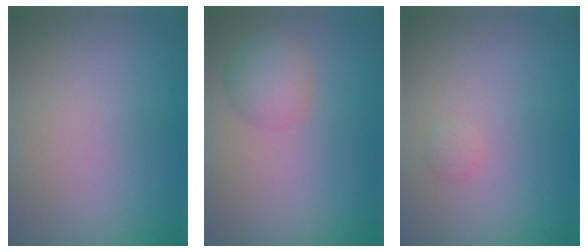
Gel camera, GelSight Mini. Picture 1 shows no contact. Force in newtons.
{"total": 2.8, "press": 2.8, "slide": 0.1}
{"total": 0.6, "press": 0.6, "slide": 0.0}